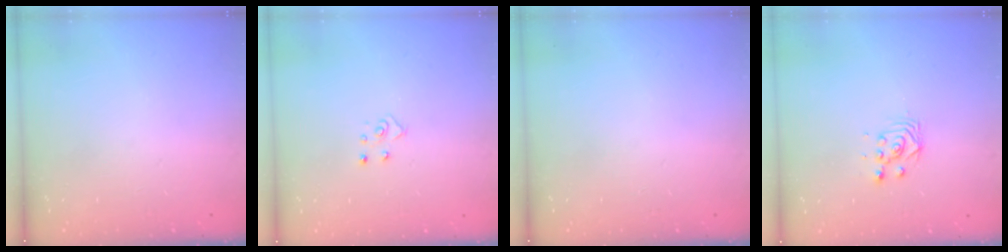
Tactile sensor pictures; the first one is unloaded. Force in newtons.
{"total": 4.7, "press": 4.7, "slide": 0.4}
{"total": 0.0}
{"total": 3.0, "press": 3.0, "slide": 0.2}